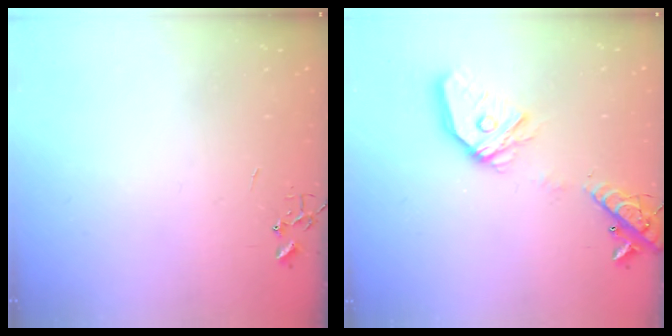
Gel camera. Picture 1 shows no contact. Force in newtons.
{"total": 18.0, "press": 17.8, "slide": 3.1}